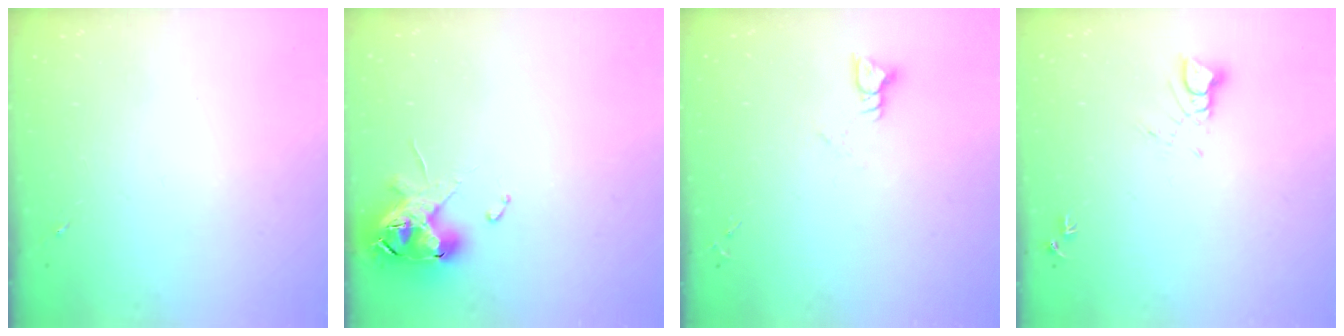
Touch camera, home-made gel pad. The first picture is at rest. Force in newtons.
{"total": 11.5, "press": 11.4, "slide": 1.5}
{"total": 3.8, "press": 3.8, "slide": 0.4}
{"total": 3.8, "press": 3.8, "slide": 0.2}